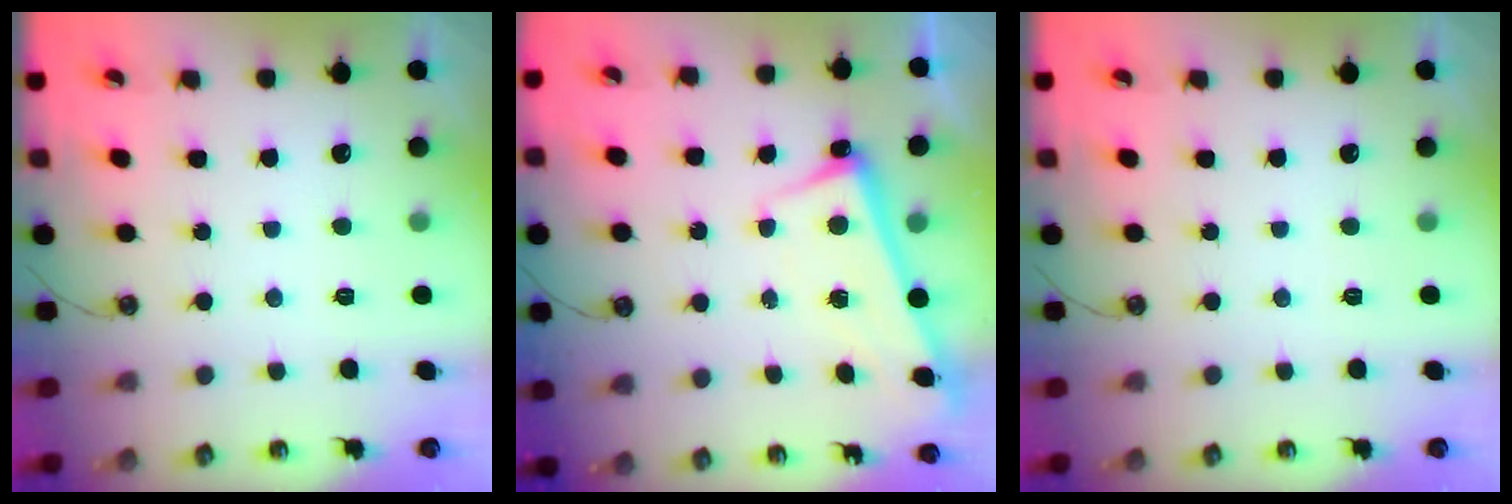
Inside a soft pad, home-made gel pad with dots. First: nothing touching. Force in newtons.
{"total": 2.5, "press": 2.5, "slide": 0.7}
{"total": 0.0}